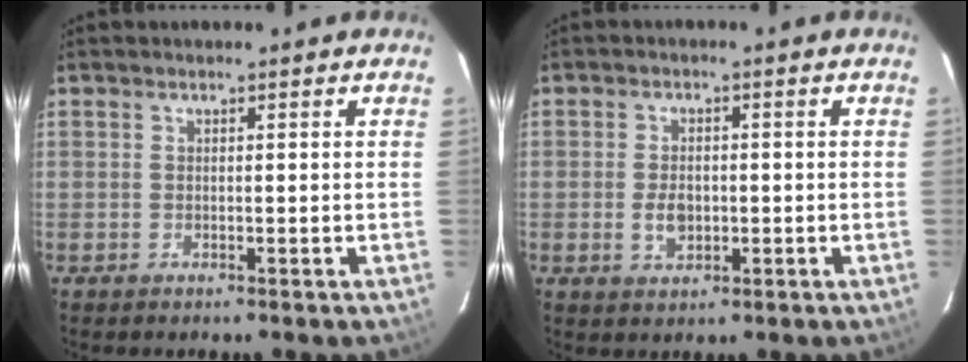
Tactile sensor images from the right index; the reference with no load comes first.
{"total": 3.9, "force": [-0.8, 2.5, 2.9], "torque": [-0.055, -0.001, -0.010]}